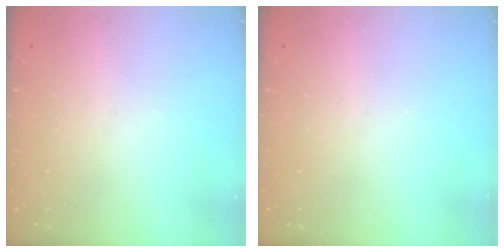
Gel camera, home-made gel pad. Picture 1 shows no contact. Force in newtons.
{"total": 0.0}